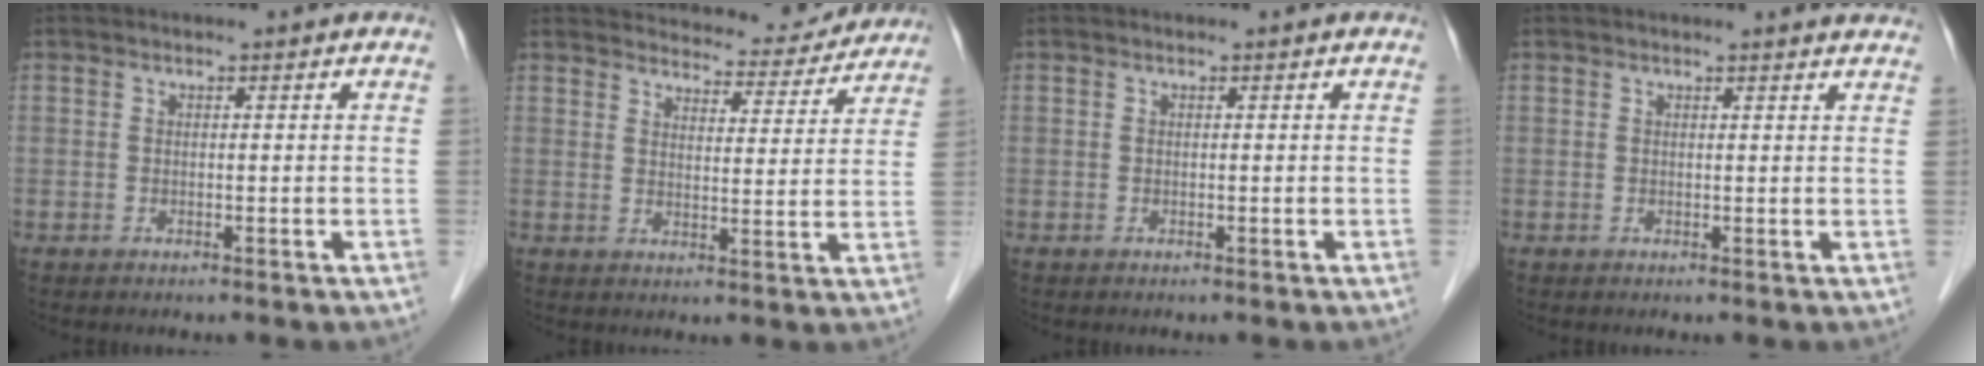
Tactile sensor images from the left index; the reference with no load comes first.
{"total": 13.4, "force": [12.8, 3.3, 2.1], "torque": [-0.007, -0.011, 0.146]}
{"total": 0.0}
{"total": 6.2, "force": [6.0, 0.2, 1.5], "torque": [-0.014, 0.002, 0.045]}